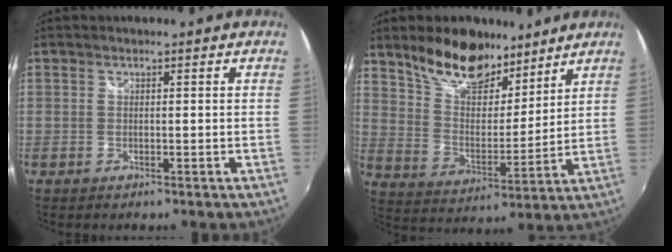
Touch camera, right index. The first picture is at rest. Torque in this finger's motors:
{"motor_torque": [0.96, 0.96, 0.43, 0.09]}